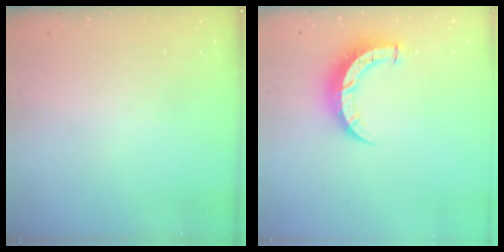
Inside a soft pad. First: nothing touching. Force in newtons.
{"total": 8.2, "press": 8.2, "slide": 0.6}